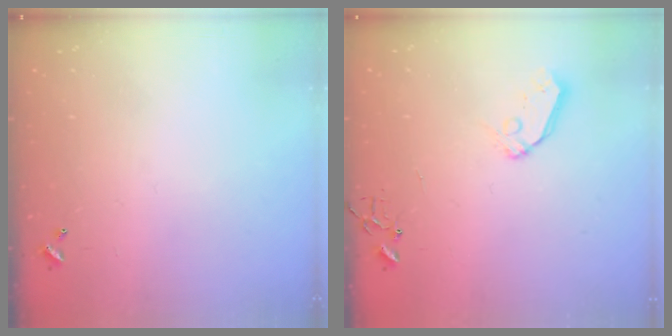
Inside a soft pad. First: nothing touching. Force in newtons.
{"total": 6.9, "press": 6.9, "slide": 0.5}